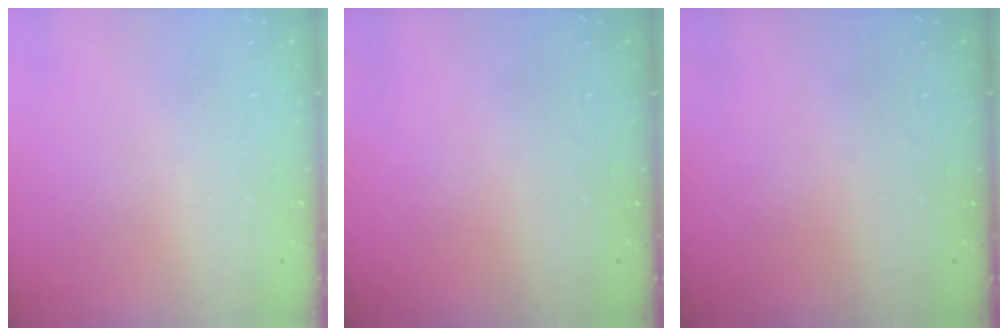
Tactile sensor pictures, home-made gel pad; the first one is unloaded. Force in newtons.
{"total": 0.0}
{"total": 0.0}